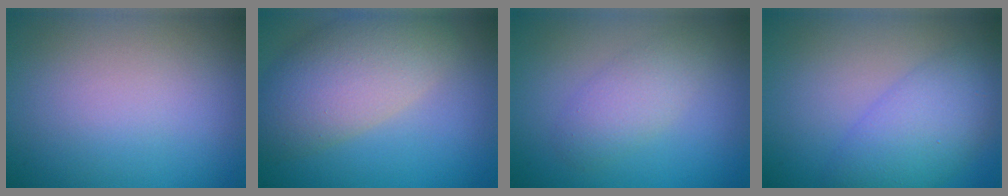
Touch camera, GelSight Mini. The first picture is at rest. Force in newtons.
{"total": 7.6, "press": 7.6, "slide": 0.6}
{"total": 2.8, "press": 2.8, "slide": 0.0}
{"total": 5.5, "press": 5.5, "slide": 0.1}